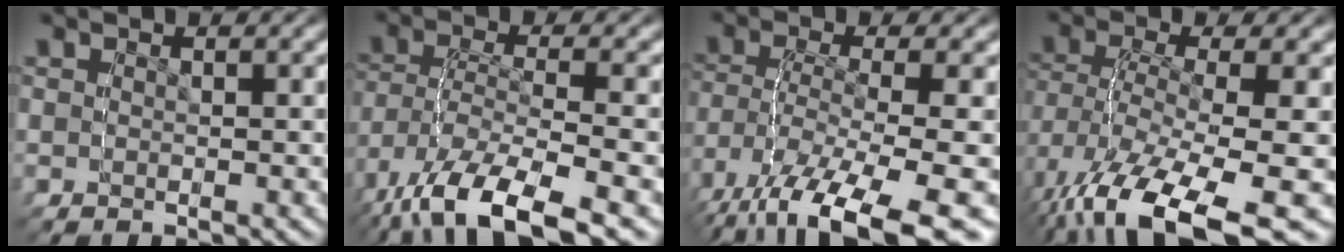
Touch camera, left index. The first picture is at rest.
{"total": 3.7, "force": [-1.6, 2.2, 2.5], "torque": [-0.074, -0.001, -0.017]}
{"total": 3.3, "force": [-1.5, 1.7, 2.3], "torque": [-0.062, -0.001, -0.015]}
{"total": 4.4, "force": [-1.9, 2.4, 3.2], "torque": [-0.083, -0.015, -0.013]}